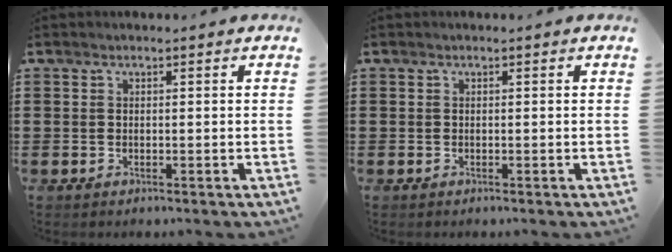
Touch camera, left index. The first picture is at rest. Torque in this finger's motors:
{"motor_torque": [0.00, 0.00, 0.00, 0.00]}